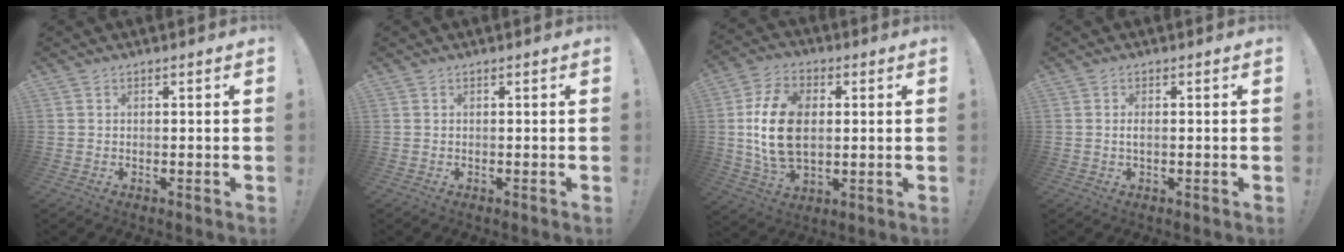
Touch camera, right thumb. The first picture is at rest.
{"total": 0.0}
{"total": 18.0, "force": [1.2, 11.7, 13.6], "torque": [-0.256, 0.006, 0.023]}
{"total": 1.4, "force": [-0.2, 0.4, 1.3], "torque": [-0.025, 0.001, -0.004]}